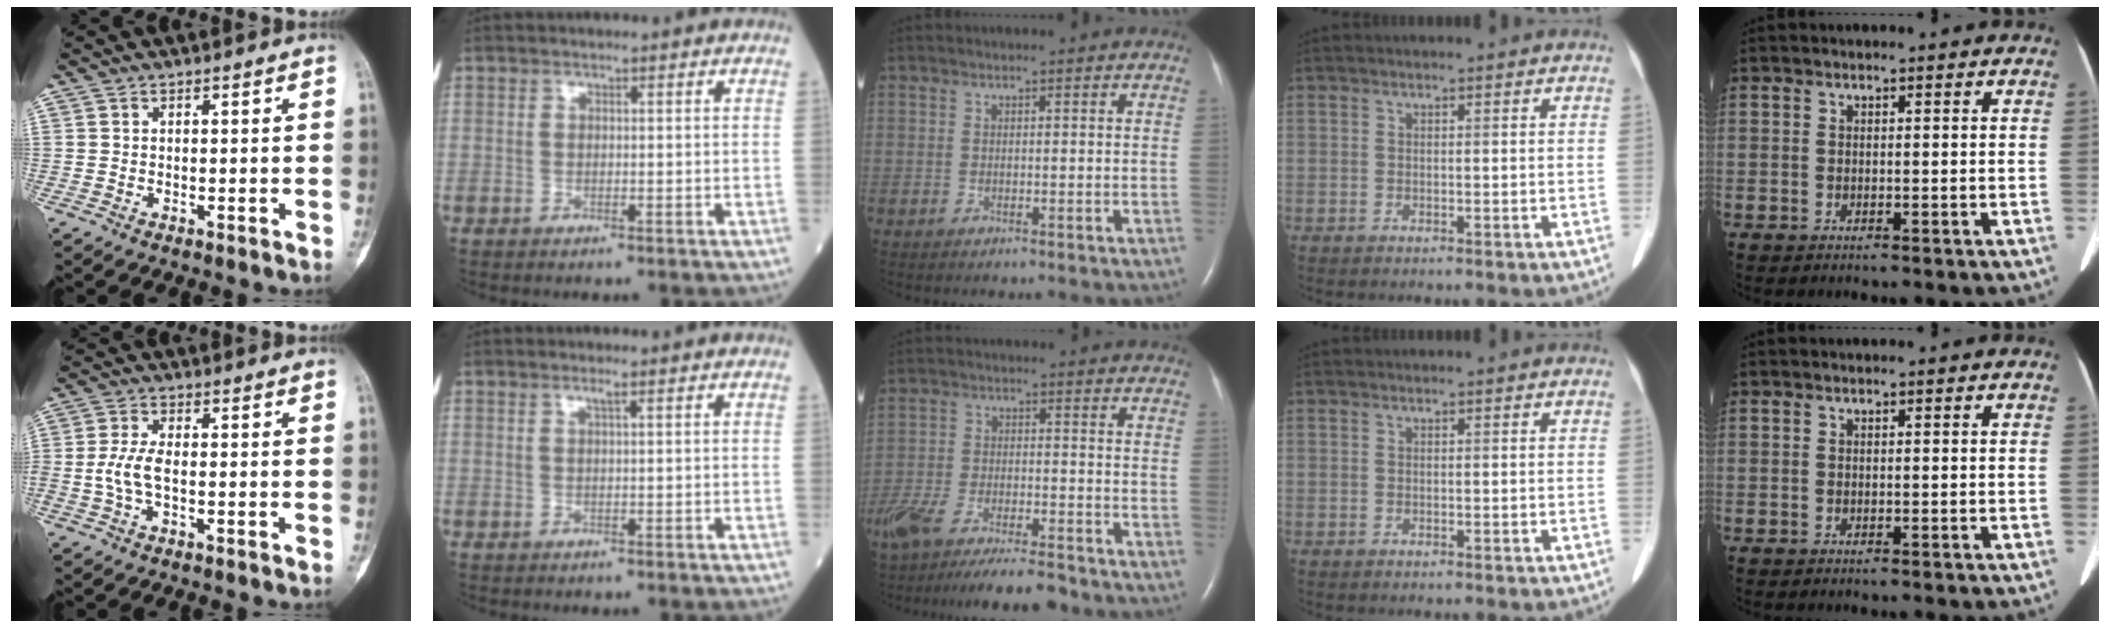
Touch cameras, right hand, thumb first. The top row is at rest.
{"thumb": {"total": 5.1, "force": [-1.0, 2.2, 4.5], "torque": [-0.112, 0.011, -0.021]}, "index": {"total": 0.9, "force": [0.5, -0.1, 0.7], "torque": [-0.016, 0.000, 0.010]}, "middle": {"total": 15.8, "force": [-13.5, 2.8, 7.6], "torque": [-0.153, -0.019, -0.217]}}